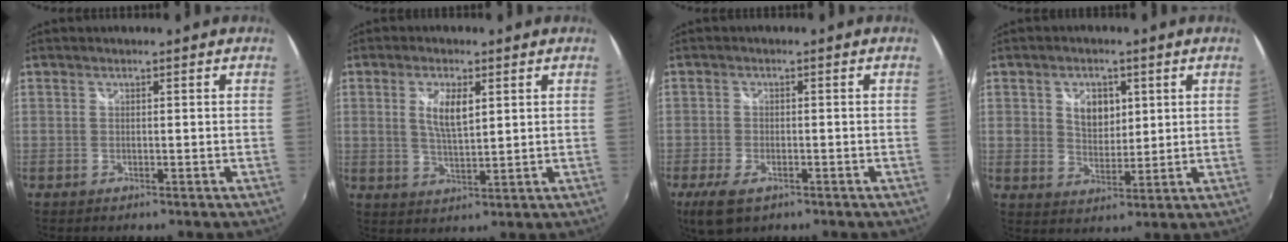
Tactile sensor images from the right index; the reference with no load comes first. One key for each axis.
{"total": 5.7, "fx": 1.7, "fy": 2.1, "fz": 5.0, "tx": -0.094, "ty": -0.003, "tz": 0.034}
{"total": 6.2, "fx": -3.6, "fy": 3.0, "fz": 3.9, "tx": -0.097, "ty": -0.021, "tz": -0.066}
{"total": 7.3, "fx": 2.3, "fy": 5.3, "fz": 4.5, "tx": -0.074, "ty": 0.005, "tz": 0.041}